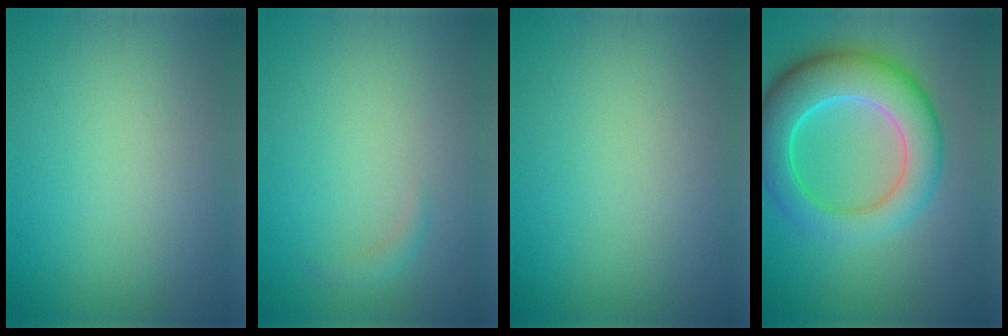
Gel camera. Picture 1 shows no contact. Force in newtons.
{"total": 0.9, "press": 0.9, "slide": 0.1}
{"total": 0.0}
{"total": 8.8, "press": 8.7, "slide": 0.6}